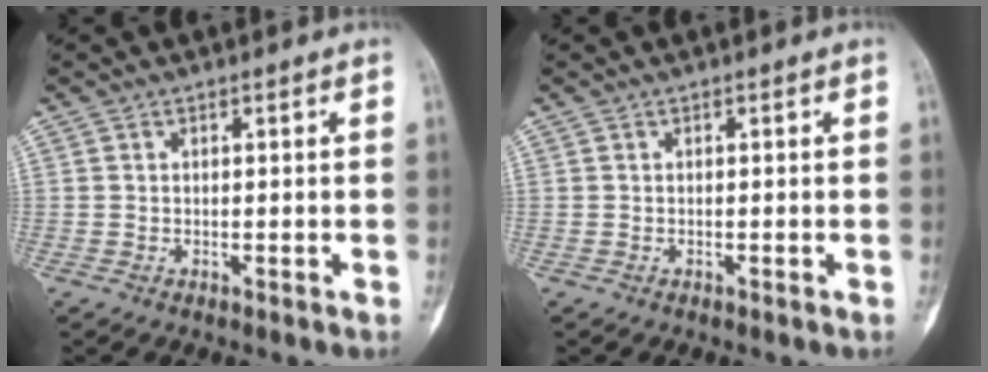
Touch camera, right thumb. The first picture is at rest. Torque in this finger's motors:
{"motor_torque": [-0.09, 0.00, 0.00, -0.02, -0.01]}